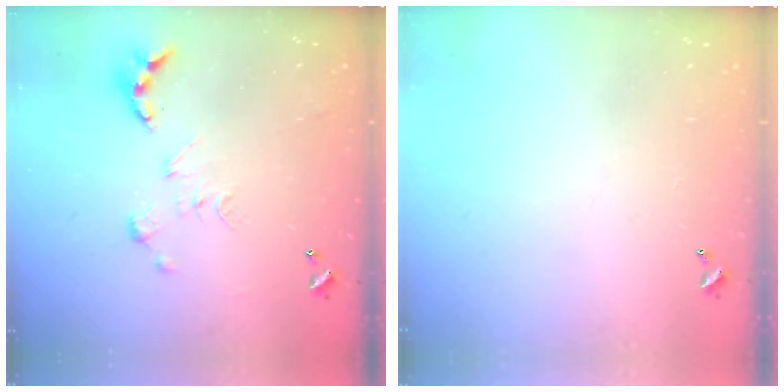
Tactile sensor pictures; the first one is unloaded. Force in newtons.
{"total": 0.0}